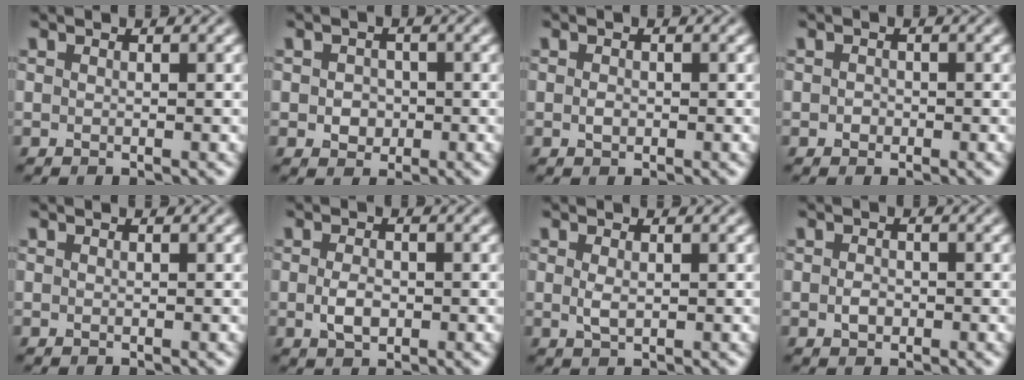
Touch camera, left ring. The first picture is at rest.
{"total": 1.9, "force": [-0.2, 1.7, 0.9], "torque": [-0.011, -0.003, -0.007]}
{"total": 0.8, "force": [-0.1, 0.6, 0.6], "torque": [-0.012, -0.002, -0.004]}
{"total": 0.7, "force": [-0.2, 0.7, 0.2], "torque": [-0.002, -0.004, -0.004]}
{"total": 0.0}
{"total": 2.1, "force": [-0.4, 1.3, 1.6], "torque": [-0.034, -0.002, -0.007]}
{"total": 1.3, "force": [0.1, 0.6, 1.1], "torque": [-0.026, -0.002, 0.004]}
{"total": 1.3, "force": [-0.3, 0.9, 0.8], "torque": [-0.016, -0.002, -0.009]}